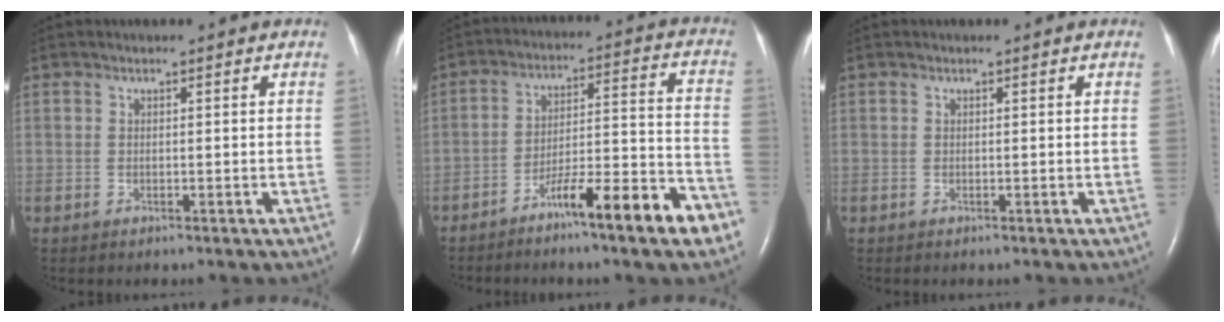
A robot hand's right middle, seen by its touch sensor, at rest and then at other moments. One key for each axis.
{"total": 12.6, "fx": -8.0, "fy": 0.7, "fz": 9.7, "tx": -0.140, "ty": 0.010, "tz": -0.128}
{"total": 0.0}